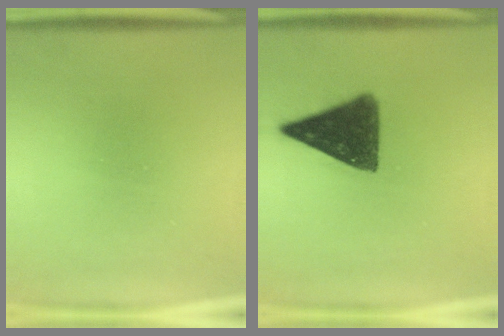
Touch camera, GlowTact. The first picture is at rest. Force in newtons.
{"total": 12.8}